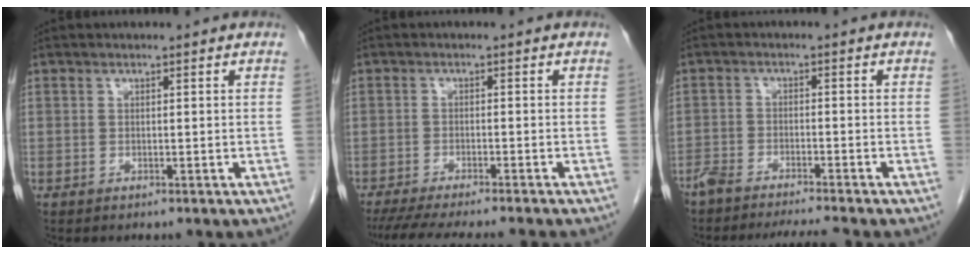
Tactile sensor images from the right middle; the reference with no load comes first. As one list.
[{"total": 12.8, "force": [-11.3, 0.1, 5.9], "torque": [-0.075, -0.025, -0.163]}, {"total": 7.7, "force": [-7.0, 0.1, 3.2], "torque": [-0.051, -0.008, -0.115]}]